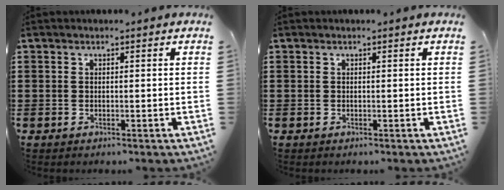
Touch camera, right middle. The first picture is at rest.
{"total": 0.0}